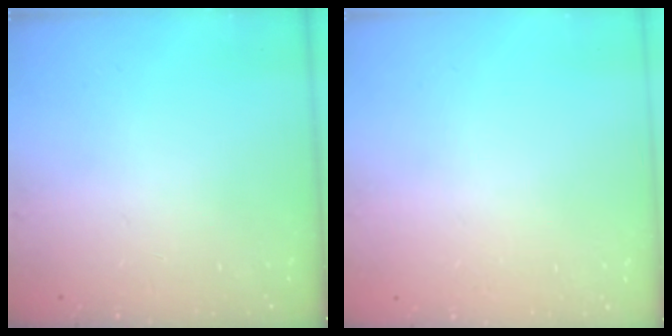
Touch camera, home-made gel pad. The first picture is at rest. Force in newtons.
{"total": 0.0}